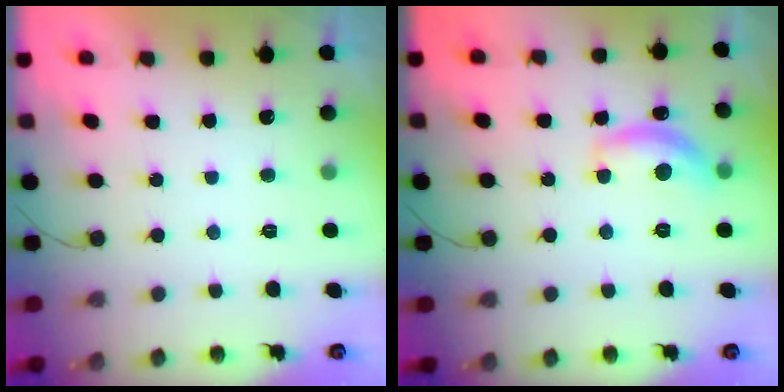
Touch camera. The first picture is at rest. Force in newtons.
{"total": 12.6, "press": 12.6, "slide": 0.8}